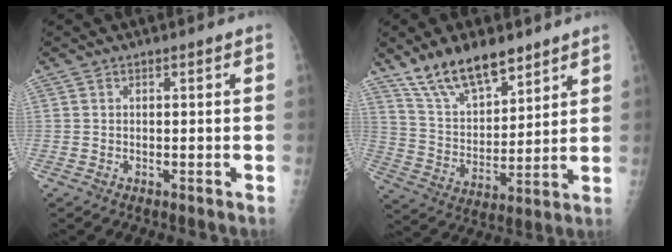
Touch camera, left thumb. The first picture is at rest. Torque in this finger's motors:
{"motor_torque": [0.09, 0.09, 0.86, -0.77, 0.06]}